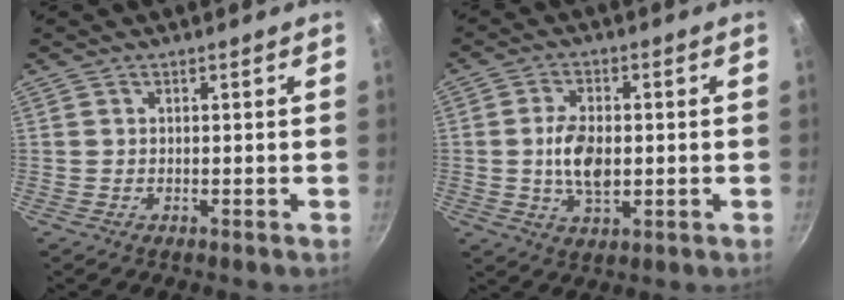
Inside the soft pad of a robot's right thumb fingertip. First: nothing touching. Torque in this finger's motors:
{"motor_torque": [1.26, 1.11, 1.27, -0.81, 0.11]}